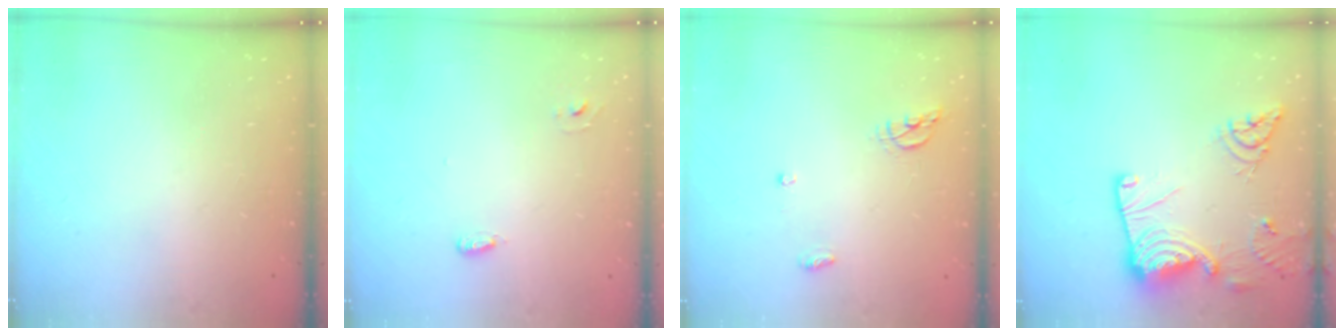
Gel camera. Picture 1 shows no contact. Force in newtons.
{"total": 2.6, "press": 2.5, "slide": 0.6}
{"total": 6.5, "press": 6.5, "slide": 0.1}
{"total": 18.1, "press": 18.0, "slide": 1.7}